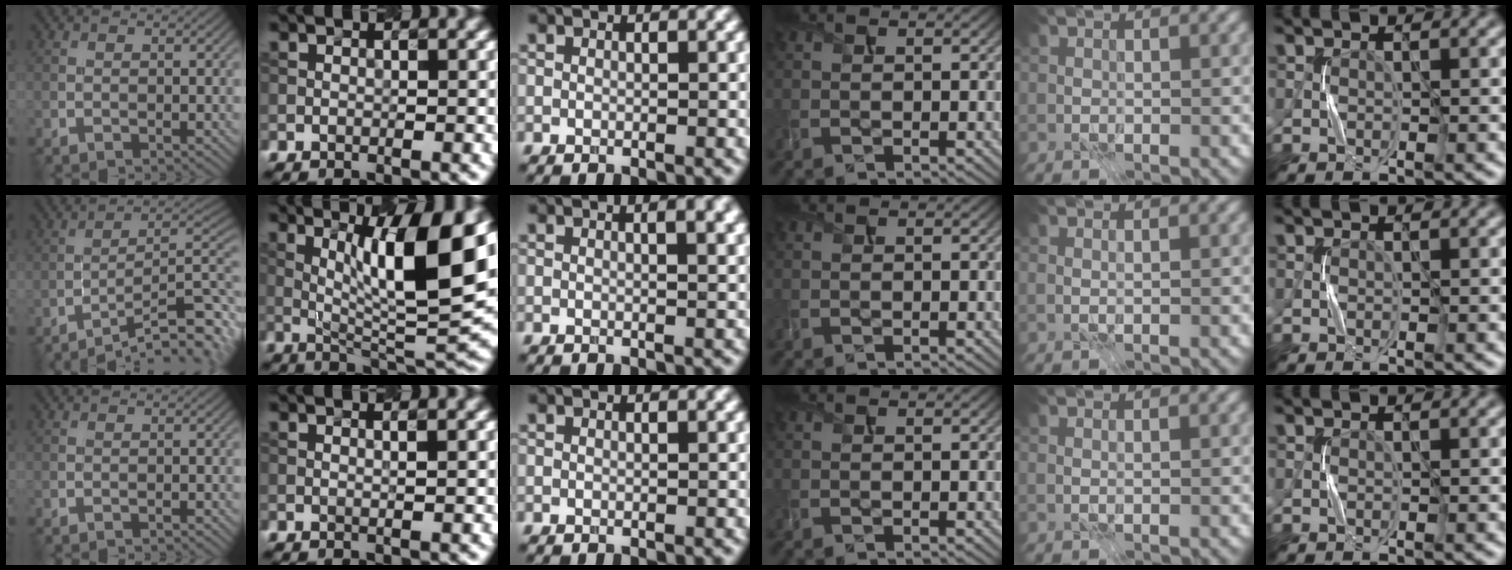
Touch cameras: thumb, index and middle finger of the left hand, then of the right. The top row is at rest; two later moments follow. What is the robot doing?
{"motion": "press", "object": "syringe"}